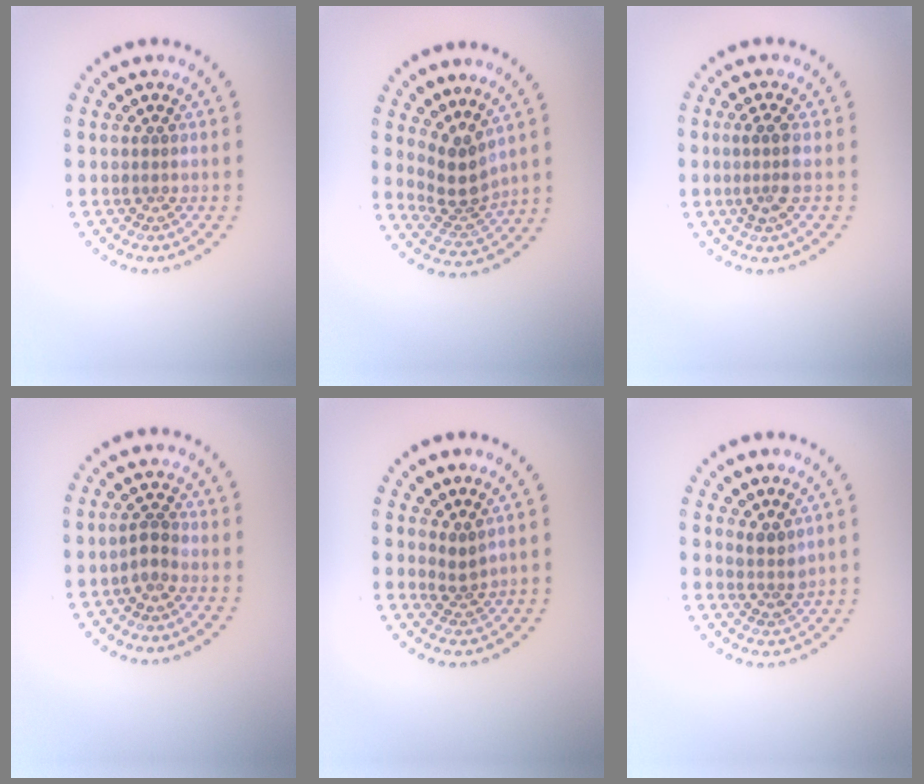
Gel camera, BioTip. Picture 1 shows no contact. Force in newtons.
{"total": 3.3, "press": 2.3, "slide": 2.3}
{"total": 2.0, "press": 1.6, "slide": 1.2}
{"total": 1.4, "press": 1.2, "slide": 0.8}
{"total": 1.6, "press": 1.0, "slide": 1.2}
{"total": 1.8, "press": 1.4, "slide": 1.2}